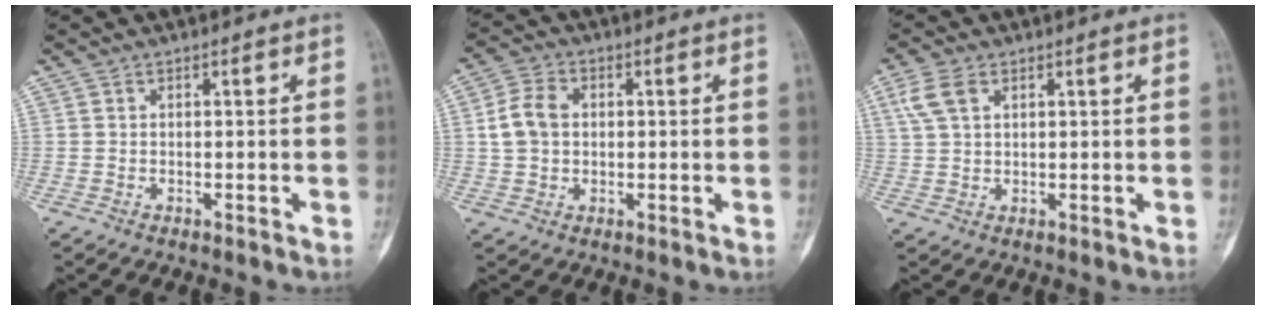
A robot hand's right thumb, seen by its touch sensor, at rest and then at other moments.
{"total": 6.6, "force": [0.7, 5.0, 4.3], "torque": [-0.080, 0.013, 0.010]}
{"total": 4.9, "force": [2.1, 2.9, 3.3], "torque": [-0.071, 0.006, 0.047]}